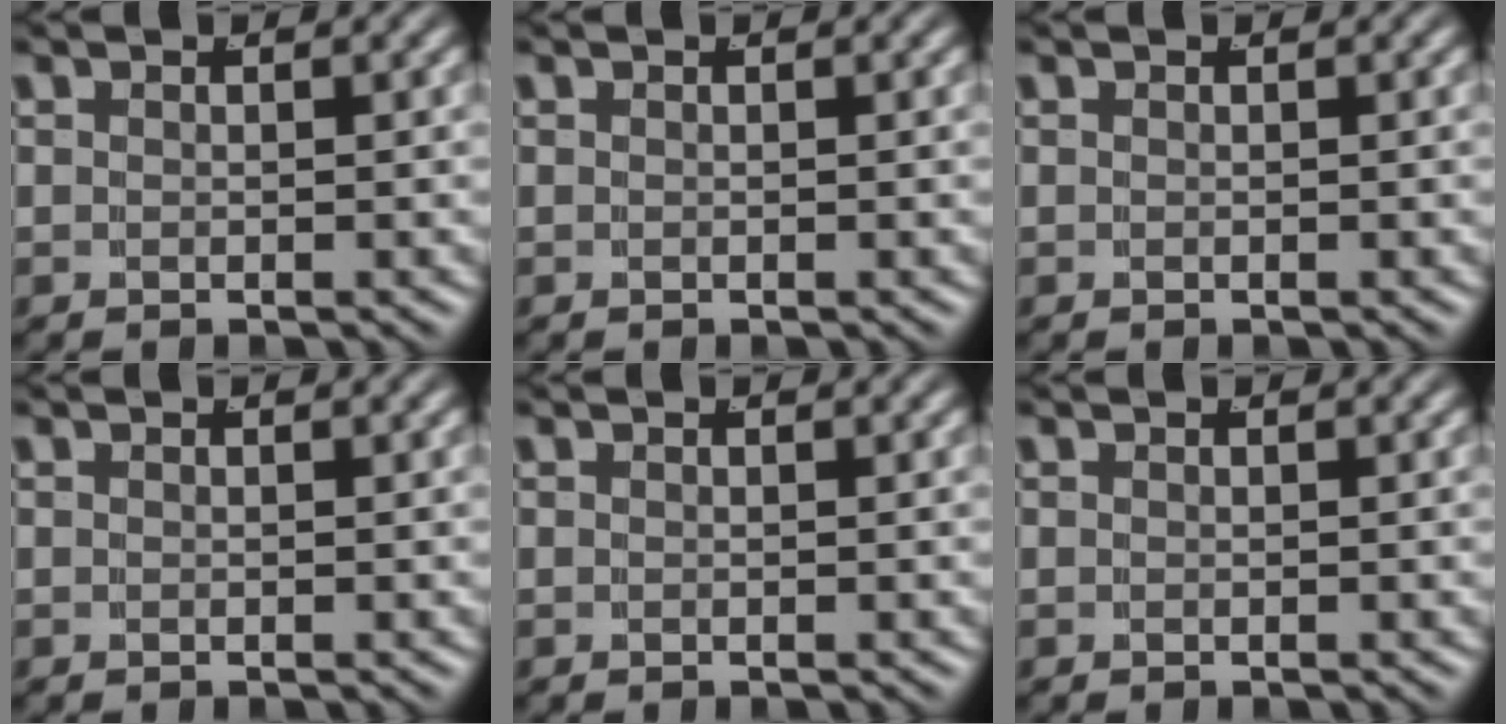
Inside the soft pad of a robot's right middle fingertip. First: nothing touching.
{"total": 0.0}
{"total": 0.0}
{"total": 0.0}
{"total": 0.0}
{"total": 0.0}